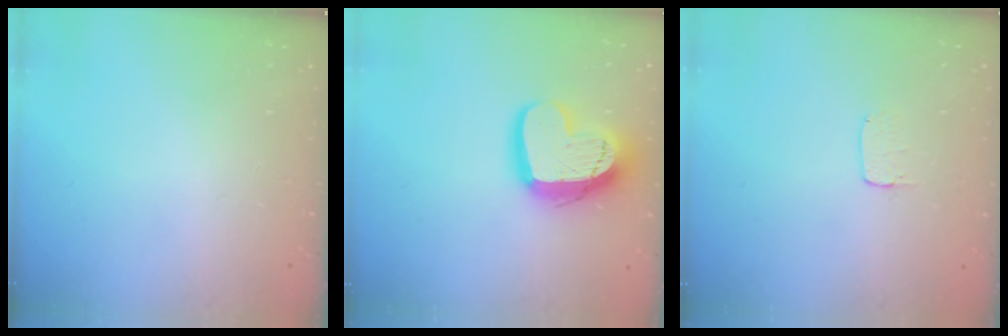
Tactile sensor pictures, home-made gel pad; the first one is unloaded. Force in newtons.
{"total": 19.0, "press": 18.9, "slide": 1.6}
{"total": 3.7, "press": 3.6, "slide": 0.2}